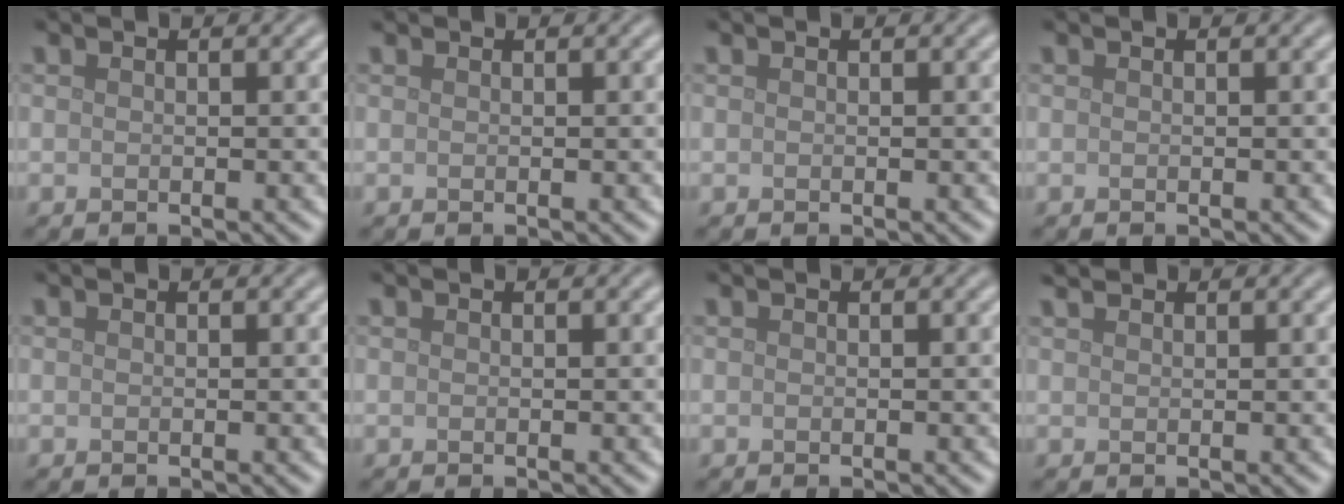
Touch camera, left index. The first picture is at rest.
{"total": 0.0}
{"total": 0.0}
{"total": 0.0}
{"total": 0.0}
{"total": 0.0}
{"total": 0.0}
{"total": 1.1, "force": [1.0, 0.3, 0.3], "torque": [-0.009, 0.004, 0.020]}